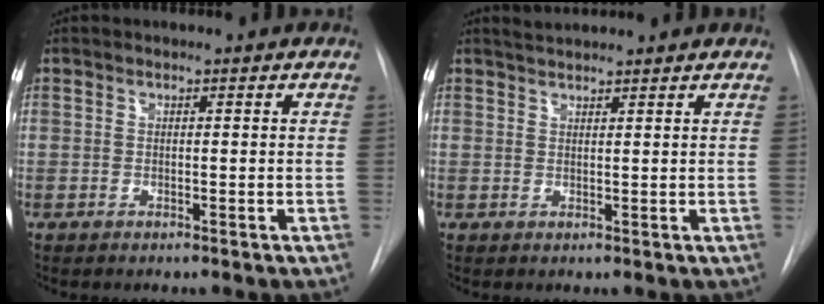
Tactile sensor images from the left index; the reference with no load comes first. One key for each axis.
{"total": 3.6, "fx": 3.5, "fy": -0.1, "fz": 1.1, "tx": -0.017, "ty": 0.028, "tz": 0.055}